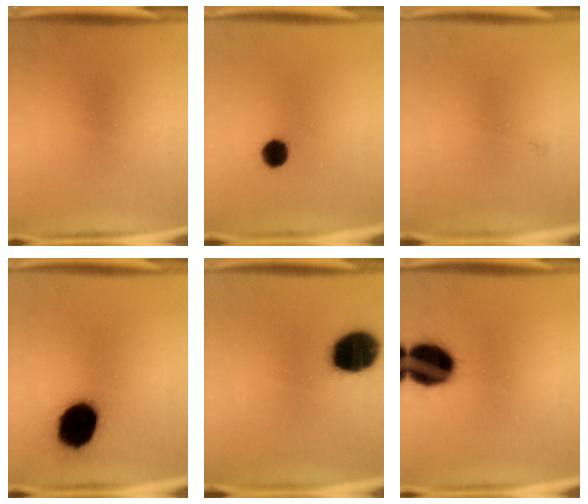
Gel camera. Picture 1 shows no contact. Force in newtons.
{"total": 4.7}
{"total": 0.7}
{"total": 16.8}
{"total": 19.2}
{"total": 18.3}